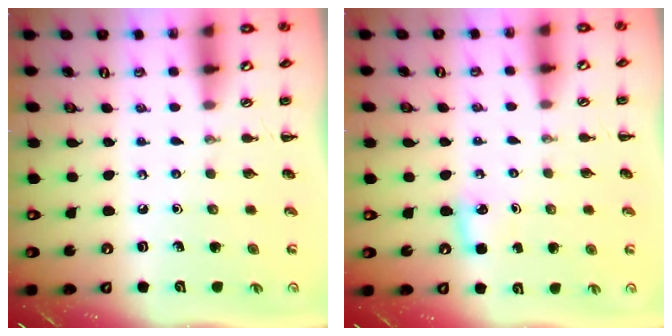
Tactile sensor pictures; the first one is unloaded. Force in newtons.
{"total": 3.1, "press": 2.9, "slide": 1.1}